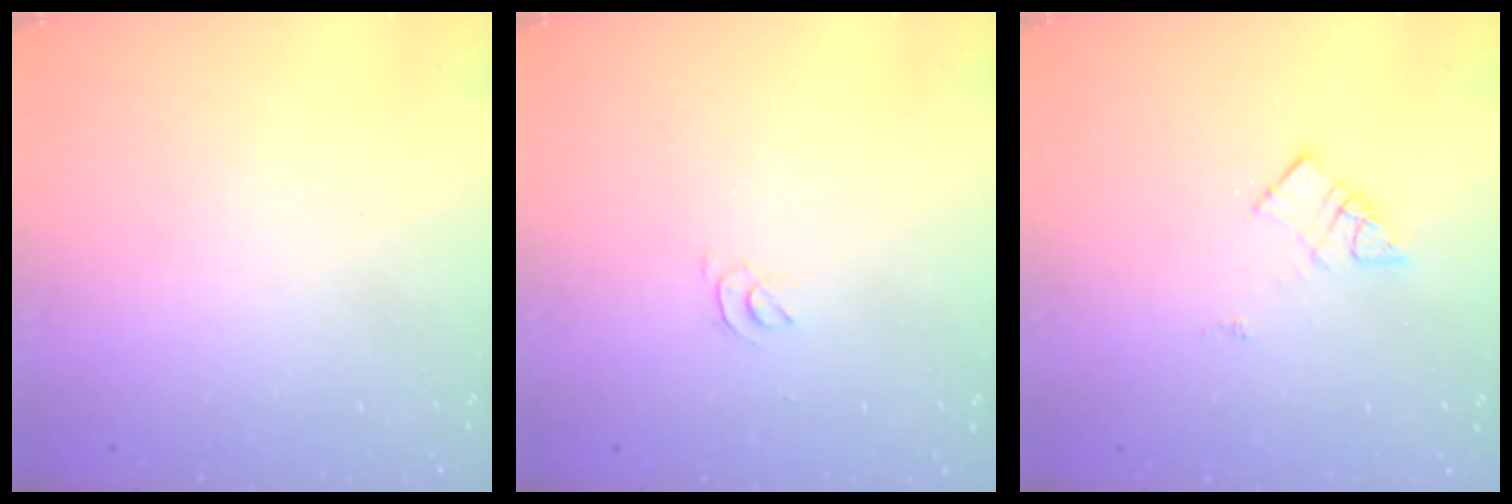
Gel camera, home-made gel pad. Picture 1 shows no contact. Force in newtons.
{"total": 2.9, "press": 2.9, "slide": 0.5}
{"total": 6.9, "press": 6.9, "slide": 0.3}